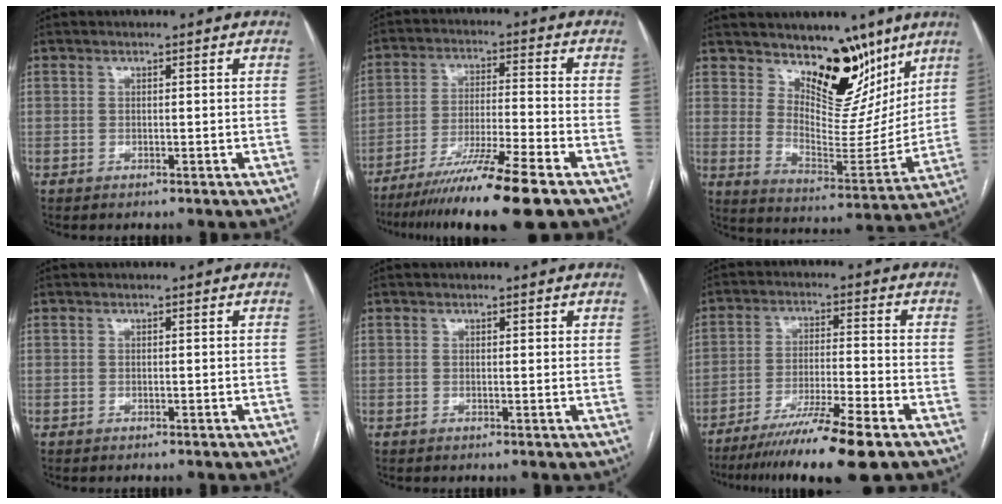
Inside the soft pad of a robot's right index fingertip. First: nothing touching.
{"total": 13.8, "force": [-10.0, -1.2, 9.4], "torque": [-0.165, -0.037, -0.170]}
{"total": 13.7, "force": [10.0, 5.9, 7.3], "torque": [-0.091, -0.021, 0.166]}
{"total": 0.0}
{"total": 1.1, "force": [0.7, 0.3, 0.7], "torque": [-0.012, 0.002, 0.007]}
{"total": 12.3, "force": [-9.0, -1.1, 8.2], "torque": [-0.133, -0.034, -0.149]}